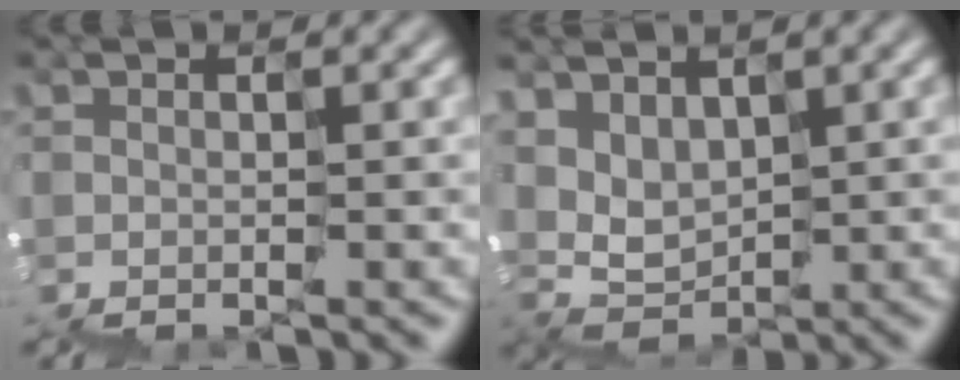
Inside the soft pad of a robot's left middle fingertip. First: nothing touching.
{"total": 2.7, "force": [2.2, 1.4, -0.5], "torque": [0.005, 0.015, 0.046]}